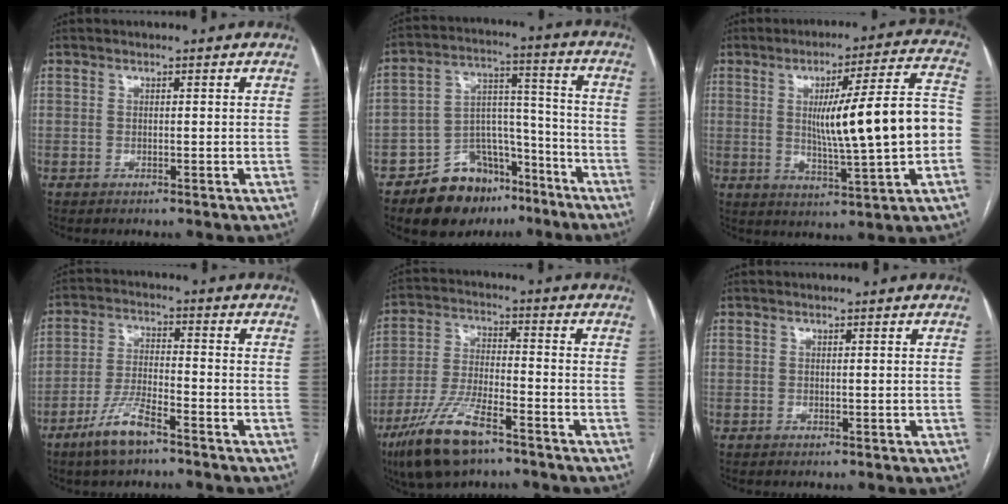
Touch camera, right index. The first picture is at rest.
{"total": 14.1, "force": [-9.8, 8.1, 5.9], "torque": [-0.085, 0.049, -0.155]}
{"total": 16.3, "force": [-0.5, 0.8, 16.2], "torque": [-0.240, 0.017, -0.004]}
{"total": 7.4, "force": [-5.1, 1.5, 5.2], "torque": [-0.109, -0.008, -0.099]}
{"total": 12.2, "force": [-7.9, 3.2, 8.7], "torque": [-0.183, -0.017, -0.144]}
{"total": 0.0}